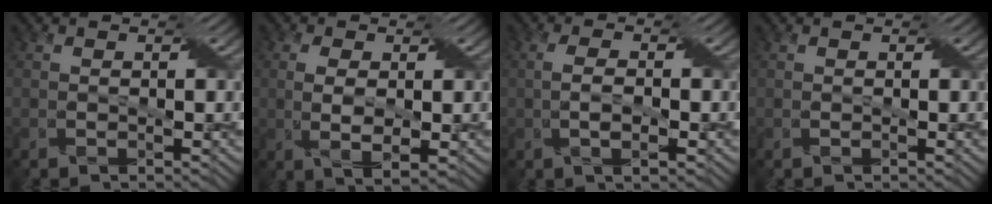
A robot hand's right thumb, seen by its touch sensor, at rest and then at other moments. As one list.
[{"total": 3.6, "force": [0.4, 1.7, 3.1], "torque": [-0.072, -0.005, 0.010]}, {"total": 2.1, "force": [-0.1, 0.5, 2.0], "torque": [-0.050, -0.001, -0.006]}, {"total": 0.0}]